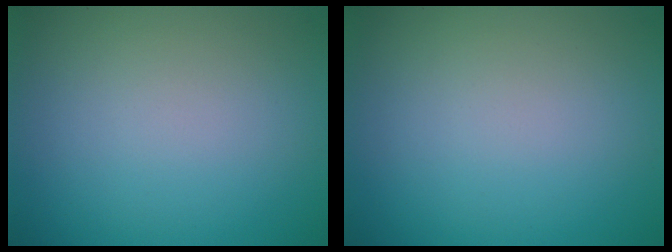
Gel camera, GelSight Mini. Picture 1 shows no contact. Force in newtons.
{"total": 0.0}